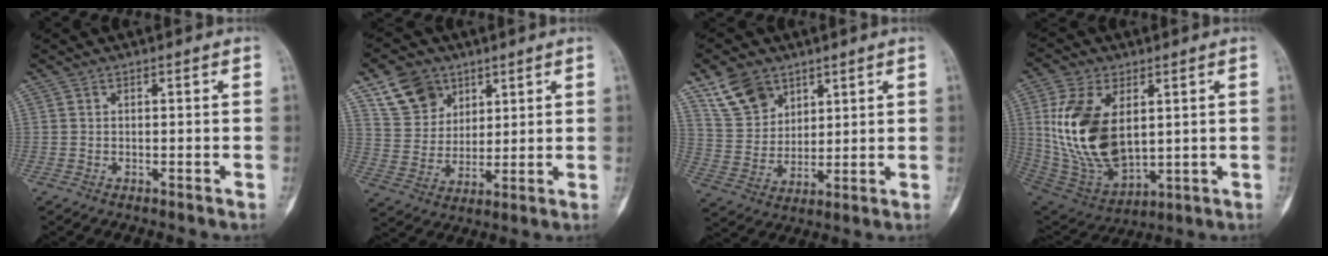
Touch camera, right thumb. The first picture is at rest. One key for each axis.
{"total": 10.6, "fx": 6.3, "fy": 7.7, "fz": 3.5, "tx": -0.039, "ty": -0.026, "tz": 0.126}
{"total": 10.0, "fx": 6.6, "fy": 6.5, "fz": 3.8, "tx": -0.054, "ty": -0.025, "tz": 0.135}
{"total": 19.1, "fx": 3.2, "fy": 11.0, "fz": 15.3, "tx": -0.290, "ty": -0.020, "tz": 0.079}